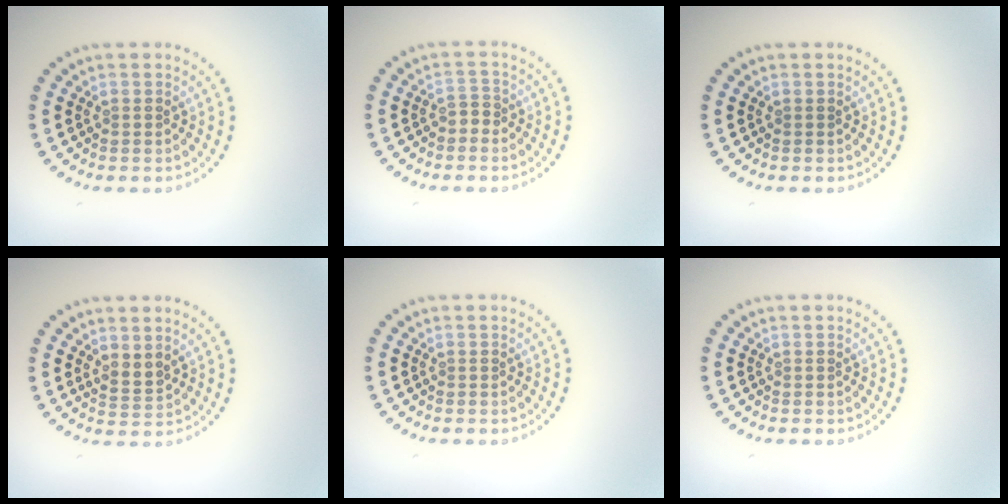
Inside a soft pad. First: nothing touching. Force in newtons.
{"total": 1.0, "press": 0.8, "slide": 0.5}
{"total": 0.0}
{"total": 1.6, "press": 1.2, "slide": 1.1}
{"total": 0.0}
{"total": 0.0}